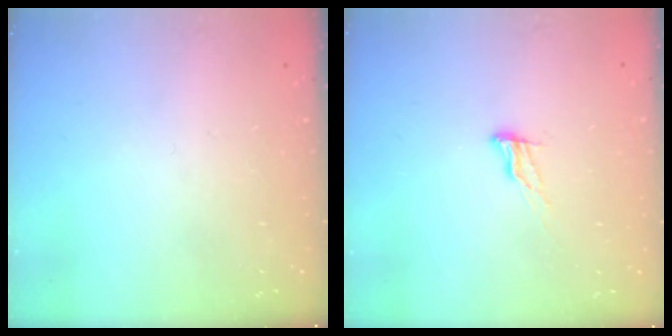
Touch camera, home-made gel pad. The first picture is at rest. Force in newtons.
{"total": 5.1, "press": 5.1, "slide": 0.5}